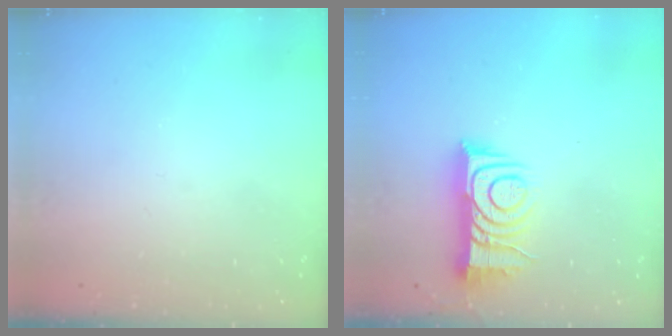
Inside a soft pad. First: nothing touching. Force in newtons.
{"total": 11.4, "press": 11.4, "slide": 0.8}